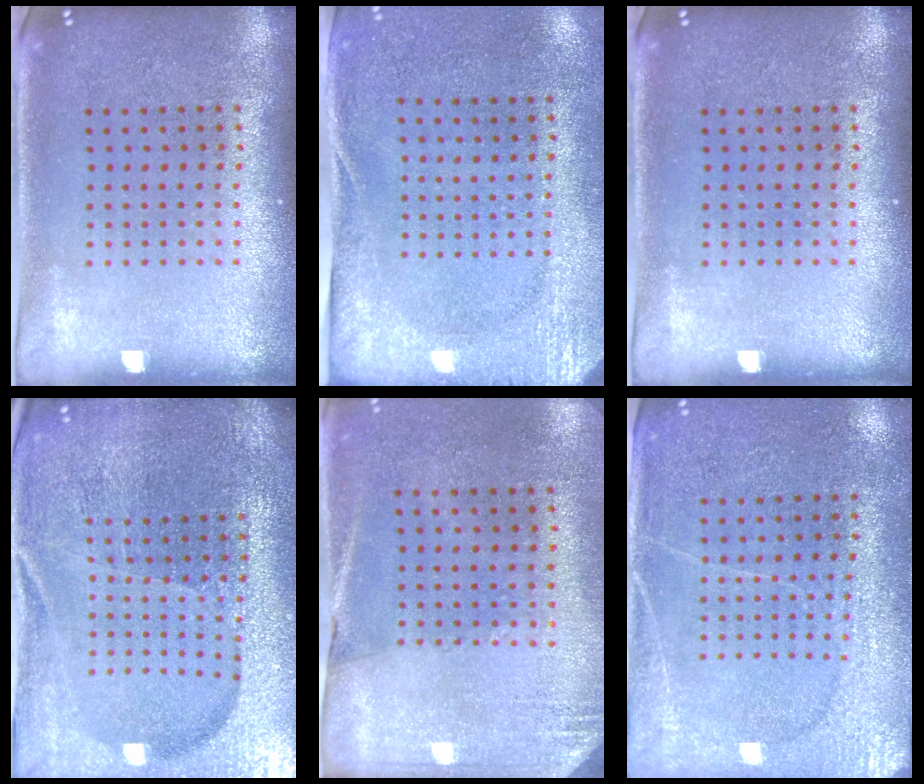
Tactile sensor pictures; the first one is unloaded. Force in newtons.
{"total": 2.7, "press": 2.2, "slide": 1.7}
{"total": 0.0}
{"total": 4.8, "press": 4.5, "slide": 1.6}
{"total": 2.6, "press": 2.3, "slide": 1.2}
{"total": 2.8, "press": 2.7, "slide": 0.8}